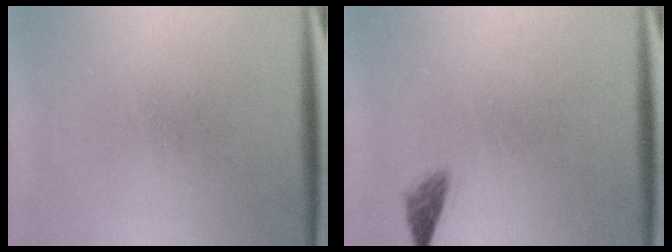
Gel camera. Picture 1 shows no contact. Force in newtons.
{"total": 1.3}